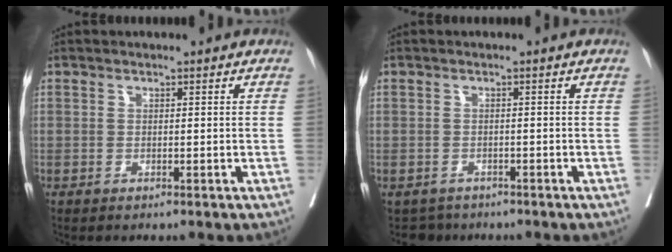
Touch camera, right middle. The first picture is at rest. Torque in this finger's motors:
{"motor_torque": [0.14, -0.18, 0.00, -0.02]}